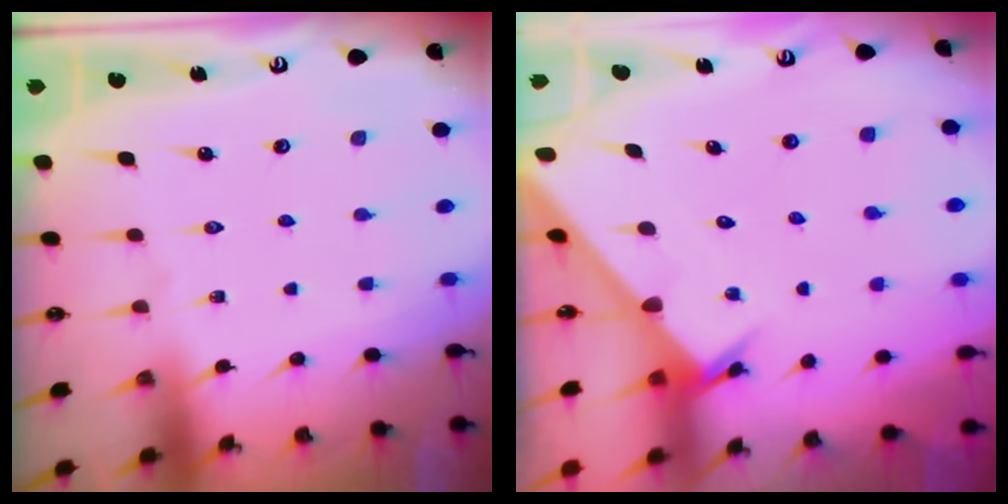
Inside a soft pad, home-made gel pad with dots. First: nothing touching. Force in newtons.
{"total": 2.7, "press": 2.7, "slide": 0.1}